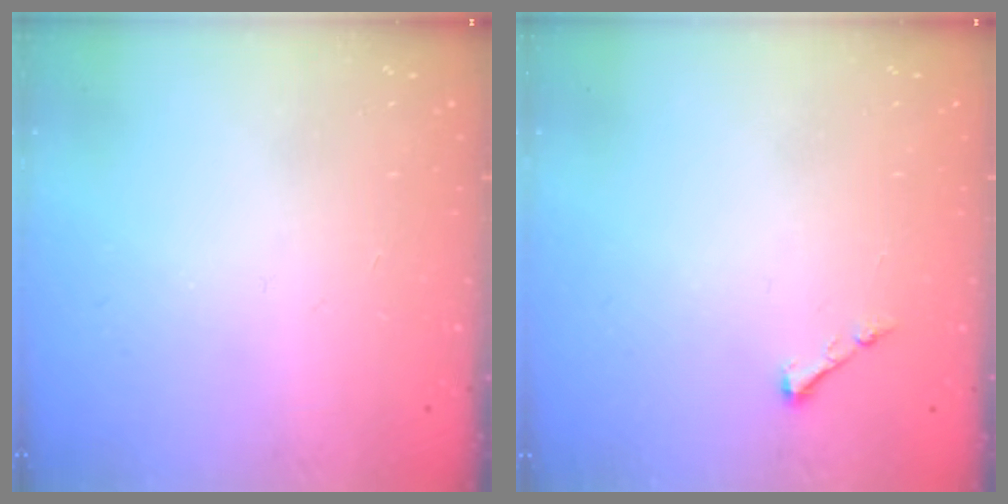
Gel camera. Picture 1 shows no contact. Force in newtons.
{"total": 3.3, "press": 3.3, "slide": 0.6}